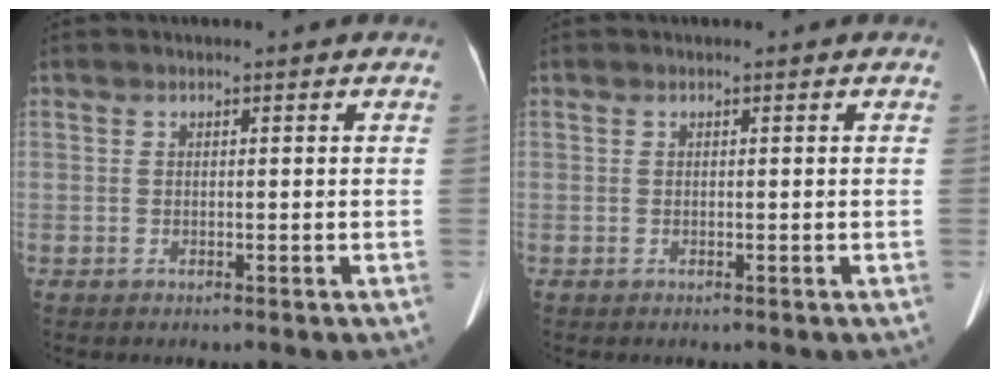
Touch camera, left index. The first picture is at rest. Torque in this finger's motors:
{"motor_torque": [-0.02, -0.05, -0.03, 0.00]}